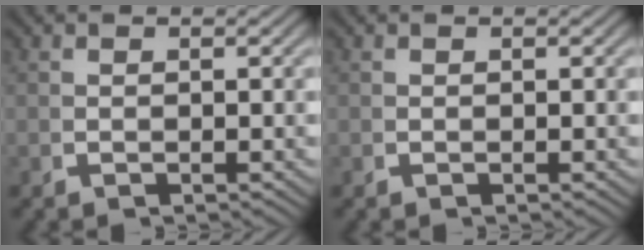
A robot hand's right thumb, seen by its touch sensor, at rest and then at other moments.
{"total": 0.0}